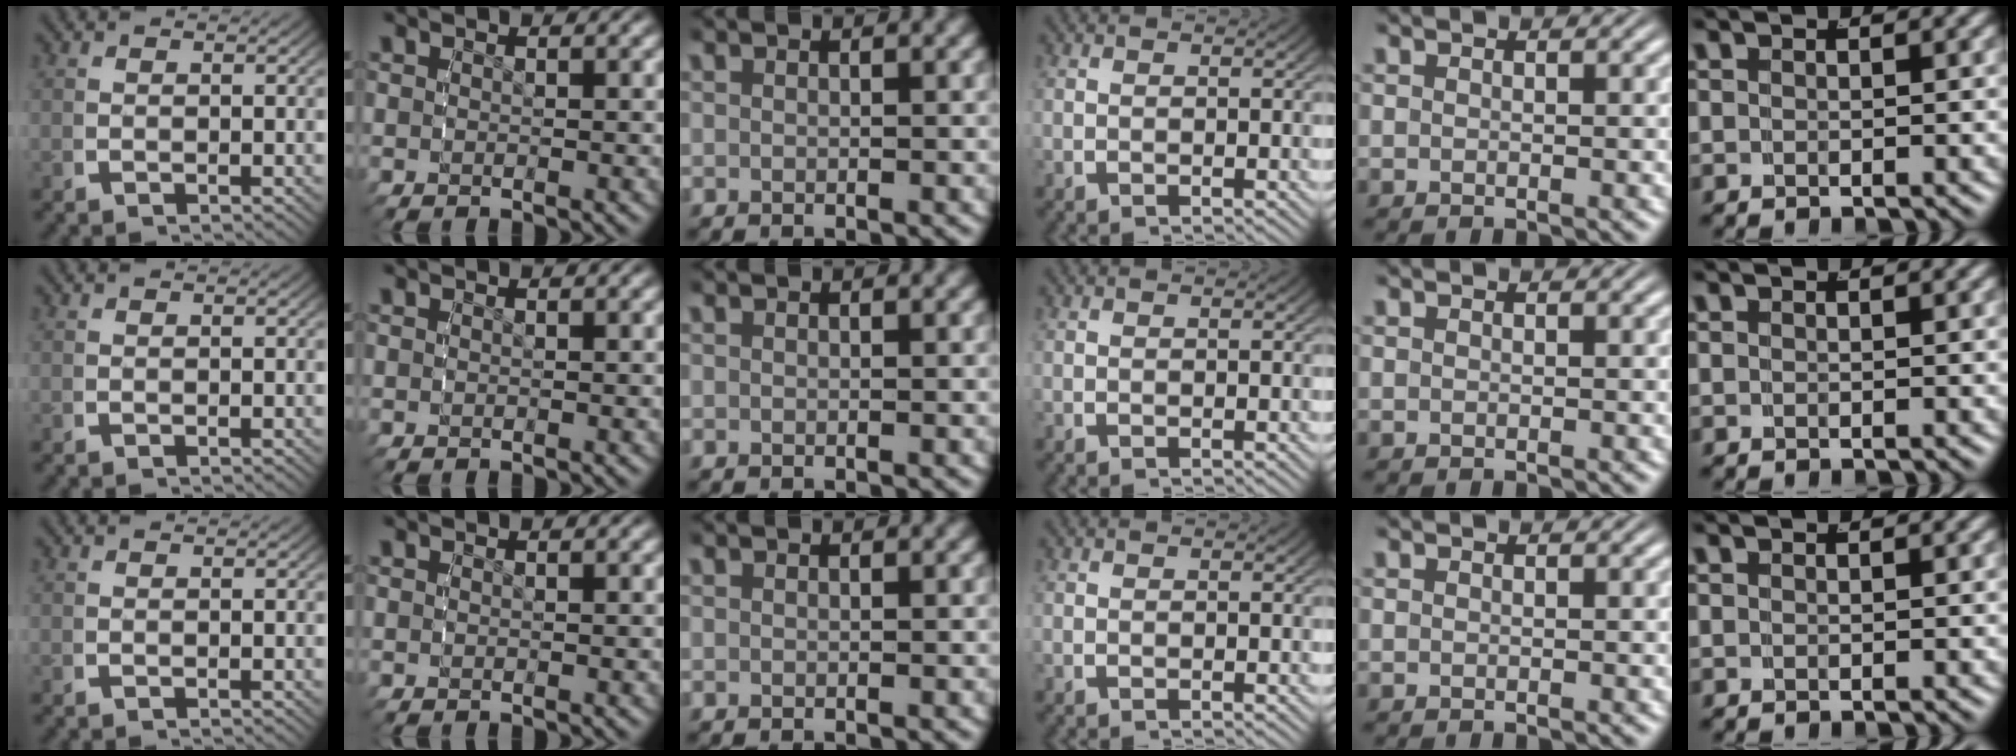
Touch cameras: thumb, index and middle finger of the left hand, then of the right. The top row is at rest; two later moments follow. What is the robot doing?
{"motion": "reach", "object": "photo album"}